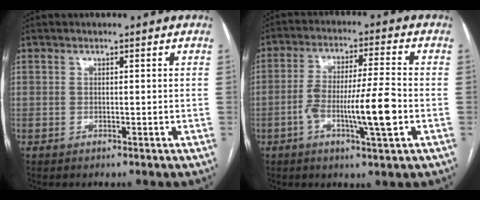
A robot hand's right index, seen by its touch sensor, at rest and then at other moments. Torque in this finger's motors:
{"motor_torque": [1.51, -0.36, 0.64, 0.19]}